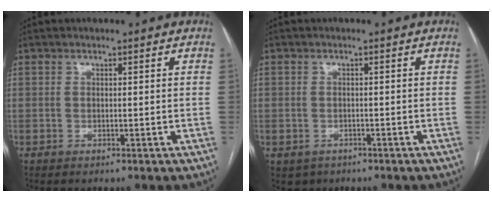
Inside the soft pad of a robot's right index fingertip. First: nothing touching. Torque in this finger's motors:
{"motor_torque": [-0.65, 0.06, -1.05, -0.21]}